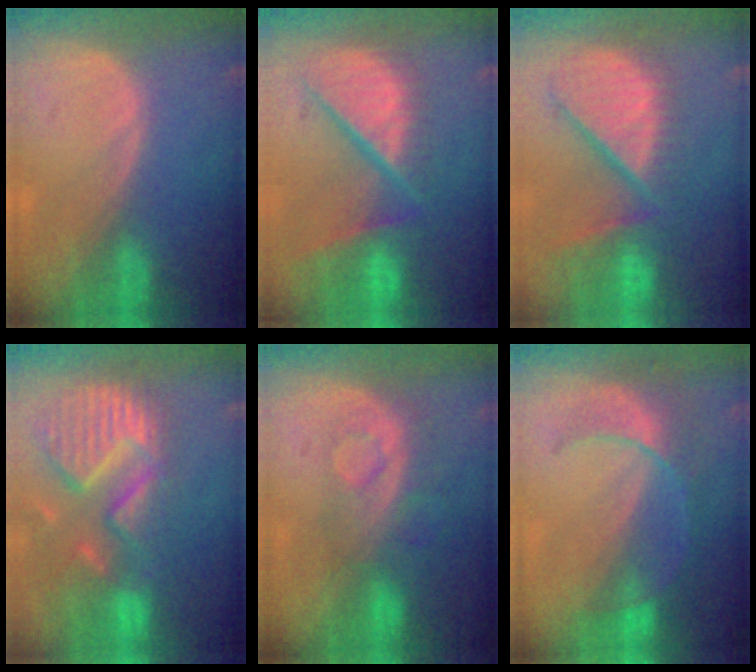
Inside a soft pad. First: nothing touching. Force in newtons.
{"total": 12.1, "press": 9.9, "slide": 7.0}
{"total": 12.4, "press": 10.6, "slide": 6.4}
{"total": 13.7, "press": 11.6, "slide": 7.4}
{"total": 8.5, "press": 7.1, "slide": 4.8}
{"total": 7.9, "press": 6.9, "slide": 3.9}